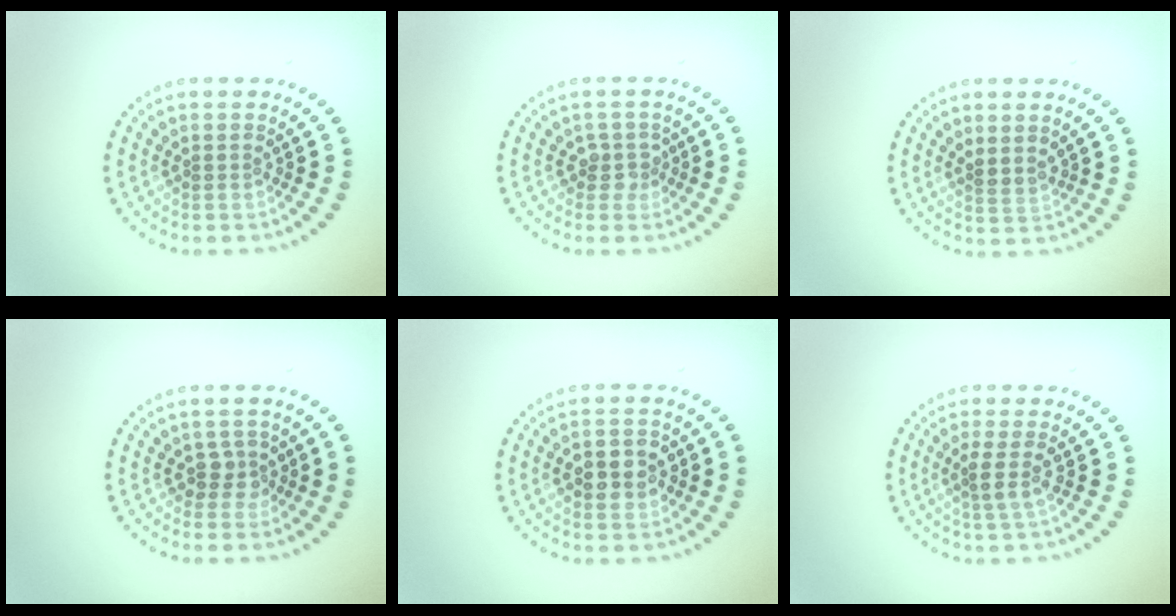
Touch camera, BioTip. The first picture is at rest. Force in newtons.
{"total": 1.8, "press": 1.3, "slide": 1.2}
{"total": 1.2, "press": 0.8, "slide": 0.9}
{"total": 1.8, "press": 1.4, "slide": 1.1}
{"total": 3.1, "press": 3.1, "slide": 0.3}
{"total": 2.1, "press": 1.6, "slide": 1.4}